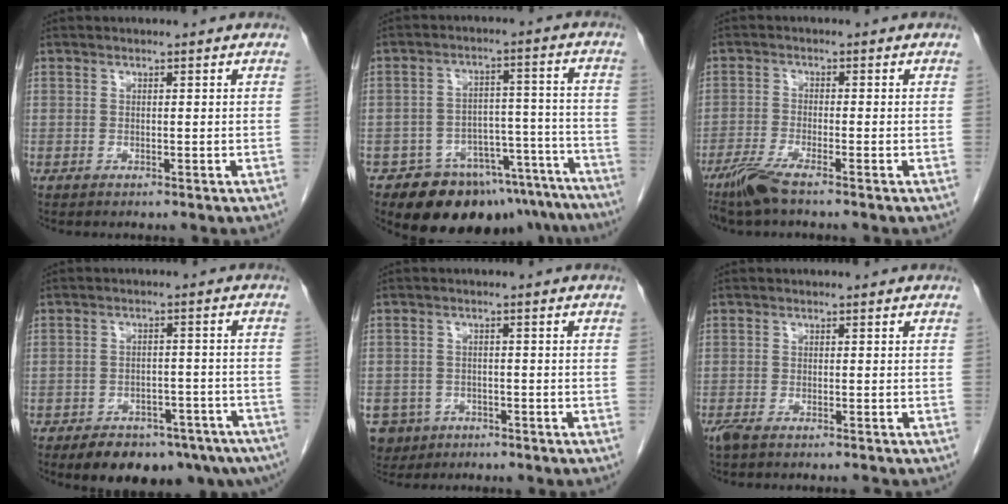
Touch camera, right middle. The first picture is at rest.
{"total": 17.6, "force": [-14.8, 7.7, 5.6], "torque": [-0.041, 0.045, -0.194]}
{"total": 4.7, "force": [-3.6, 0.1, 3.1], "torque": [-0.071, -0.014, -0.074]}
{"total": 16.3, "force": [-12.2, 7.2, 8.1], "torque": [-0.089, 0.009, -0.150]}
{"total": 6.2, "force": [-3.7, 4.9, 0.8], "torque": [-0.023, 0.005, -0.055]}
{"total": 3.1, "force": [-2.6, 0.5, 1.5], "torque": [-0.029, -0.008, -0.045]}